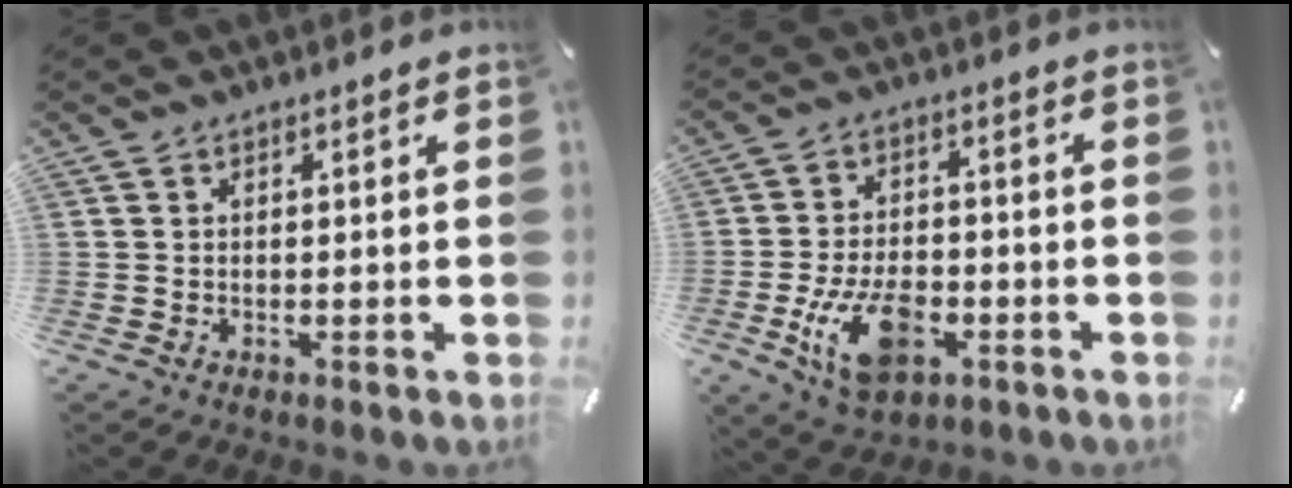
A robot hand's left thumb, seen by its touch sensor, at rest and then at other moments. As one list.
[{"total": 12.5, "force": [-4.4, 7.3, 9.2], "torque": [-0.174, 0.002, -0.078]}]